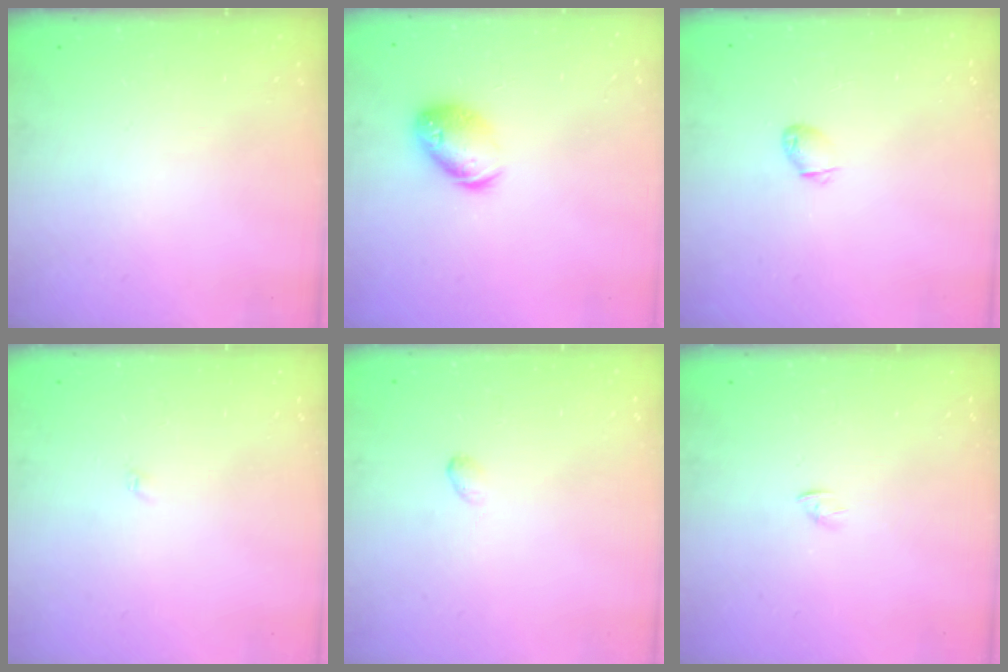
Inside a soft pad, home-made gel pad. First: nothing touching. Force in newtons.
{"total": 10.7, "press": 10.6, "slide": 1.5}
{"total": 2.4, "press": 2.4, "slide": 0.4}
{"total": 1.9, "press": 1.9, "slide": 0.3}
{"total": 2.7, "press": 2.7, "slide": 0.5}
{"total": 1.4, "press": 1.3, "slide": 0.4}